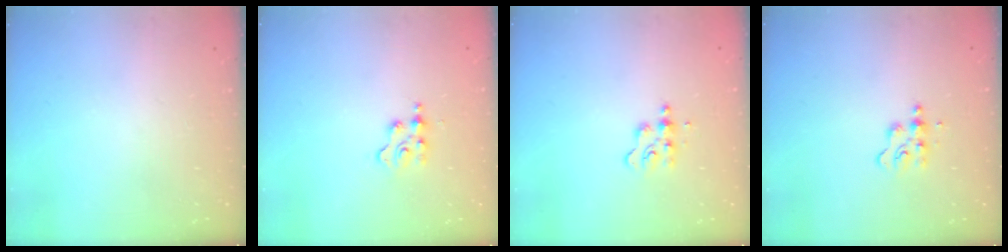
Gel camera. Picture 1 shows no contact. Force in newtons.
{"total": 2.2, "press": 2.1, "slide": 0.3}
{"total": 4.4, "press": 4.4, "slide": 0.5}
{"total": 4.4, "press": 4.4, "slide": 0.5}